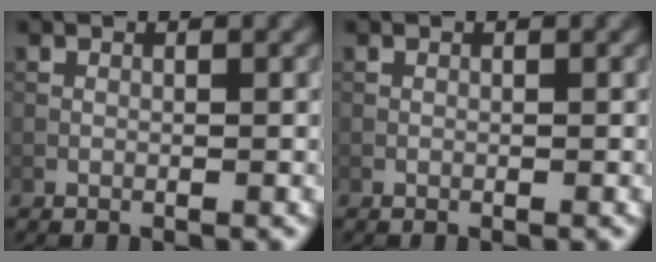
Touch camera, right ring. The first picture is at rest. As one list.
[{"total": 0.0}]